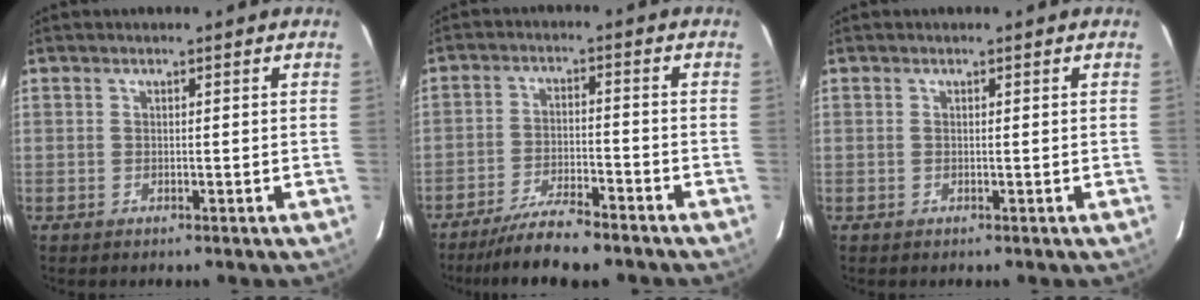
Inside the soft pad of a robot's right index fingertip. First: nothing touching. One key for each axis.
{"total": 8.7, "fx": -7.4, "fy": 0.6, "fz": 4.4, "tx": -0.073, "ty": -0.023, "tz": -0.127}
{"total": 0.0}